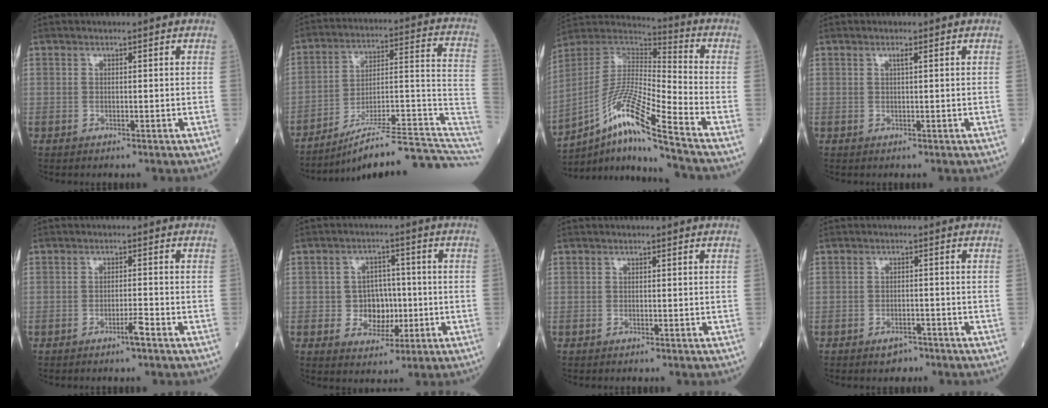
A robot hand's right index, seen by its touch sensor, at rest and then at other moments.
{"total": 19.8, "force": [-16.8, 1.2, 10.4], "torque": [-0.092, 0.040, -0.250]}
{"total": 16.4, "force": [-10.5, -0.4, 12.6], "torque": [-0.252, -0.002, -0.193]}
{"total": 0.7, "force": [0.3, -0.1, 0.6], "torque": [-0.013, 0.001, 0.005]}
{"total": 2.1, "force": [-1.5, -0.3, 1.5], "torque": [-0.026, -0.002, -0.028]}
{"total": 5.6, "force": [-1.0, 4.6, 3.1], "torque": [-0.042, 0.013, -0.010]}
{"total": 0.0}
{"total": 2.5, "force": [-1.9, 1.3, 1.0], "torque": [-0.017, 0.002, -0.024]}